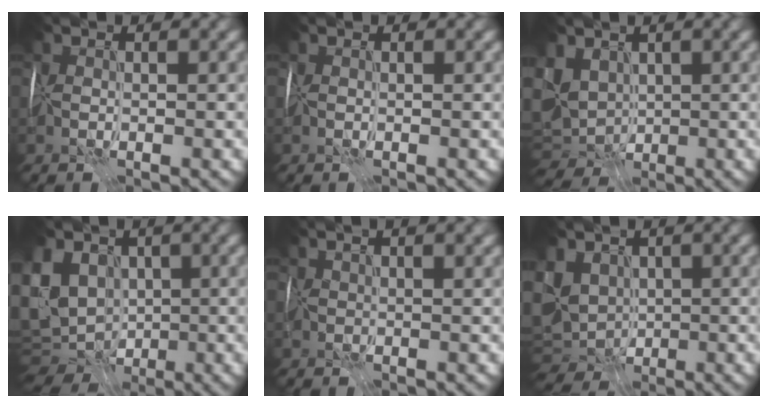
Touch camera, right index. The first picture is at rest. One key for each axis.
{"total": 0.0}
{"total": 6.6, "fx": 0.2, "fy": 4.9, "fz": 4.4, "tx": -0.094, "ty": -0.012, "tz": 0.007}
{"total": 12.3, "fx": -0.5, "fy": 9.9, "fz": 7.3, "tx": -0.159, "ty": -0.002, "tz": -0.020}
{"total": 3.9, "fx": 2.3, "fy": 1.4, "fz": 2.8, "tx": -0.041, "ty": 0.017, "tz": 0.029}
{"total": 7.3, "fx": -0.2, "fy": 5.5, "fz": 4.8, "tx": -0.096, "ty": -0.014, "tz": 0.001}